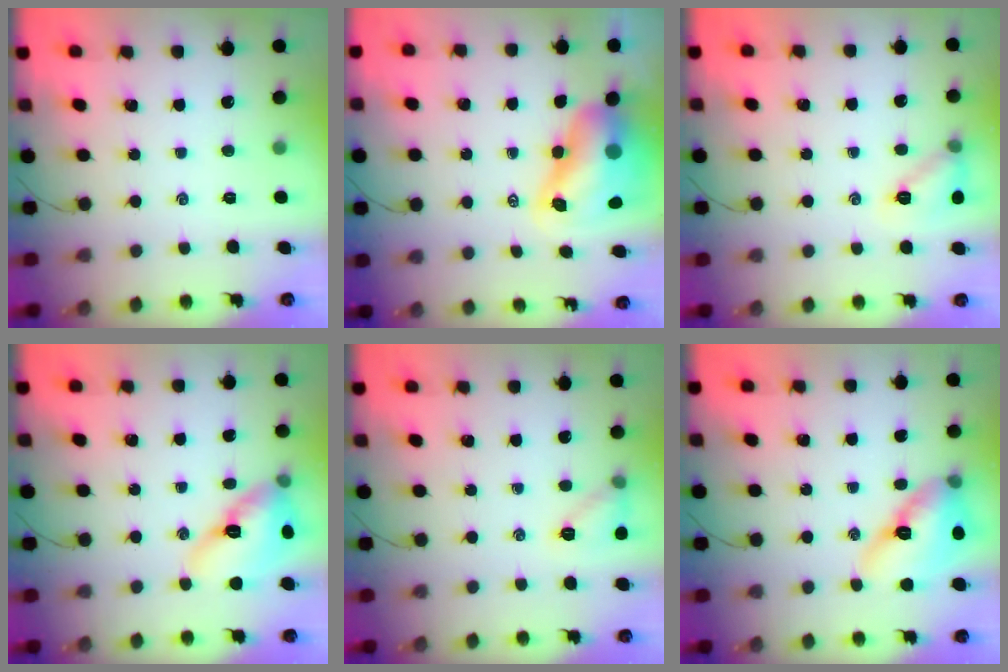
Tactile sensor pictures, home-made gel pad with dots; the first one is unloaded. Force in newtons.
{"total": 12.0, "press": 11.5, "slide": 3.6}
{"total": 9.7, "press": 9.7, "slide": 0.7}
{"total": 14.4, "press": 14.1, "slide": 3.1}
{"total": 7.8, "press": 7.7, "slide": 1.1}
{"total": 12.9, "press": 12.4, "slide": 3.7}